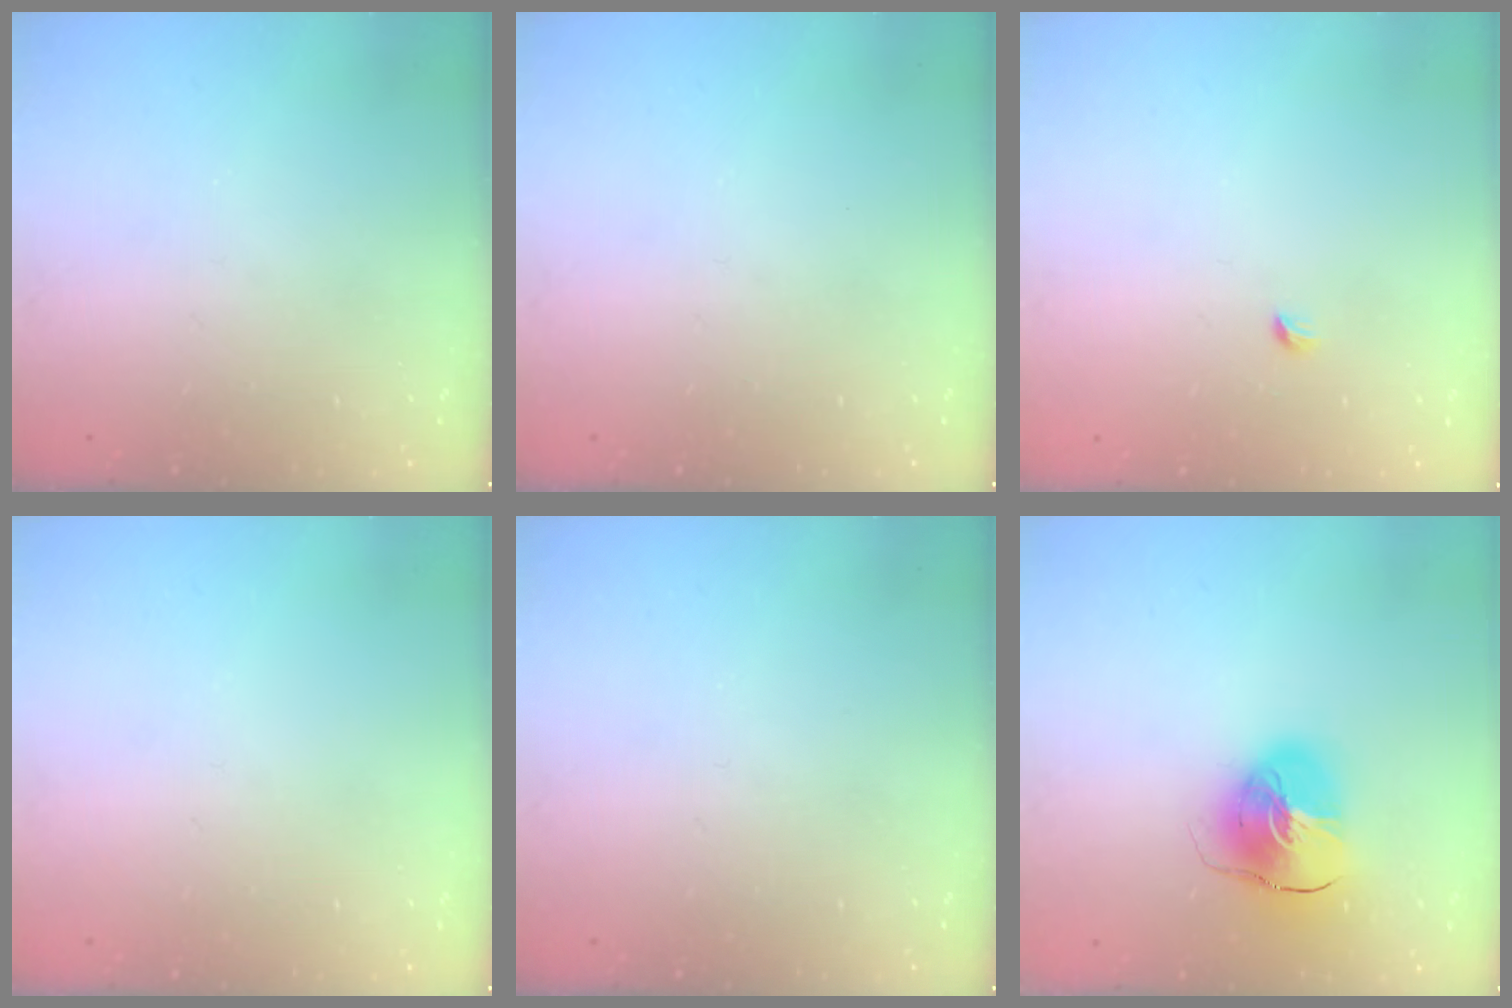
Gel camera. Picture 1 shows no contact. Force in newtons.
{"total": 0.0}
{"total": 2.7, "press": 2.6, "slide": 0.6}
{"total": 0.0}
{"total": 0.0}
{"total": 11.9, "press": 11.7, "slide": 1.8}